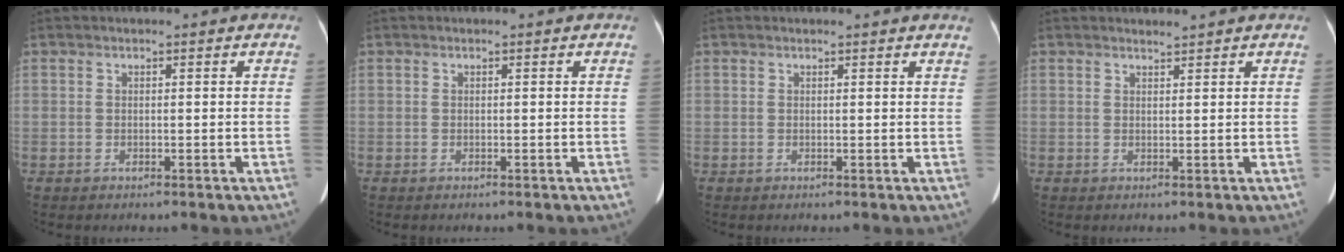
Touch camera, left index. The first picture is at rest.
{"total": 0.0}
{"total": 2.0, "force": [1.9, -0.2, 0.6], "torque": [-0.015, 0.003, 0.015]}
{"total": 0.9, "force": [0.8, -0.2, 0.0], "torque": [-0.009, -0.002, 0.018]}